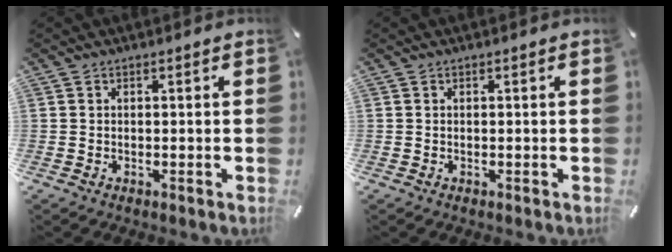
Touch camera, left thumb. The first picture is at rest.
{"total": 0.0}